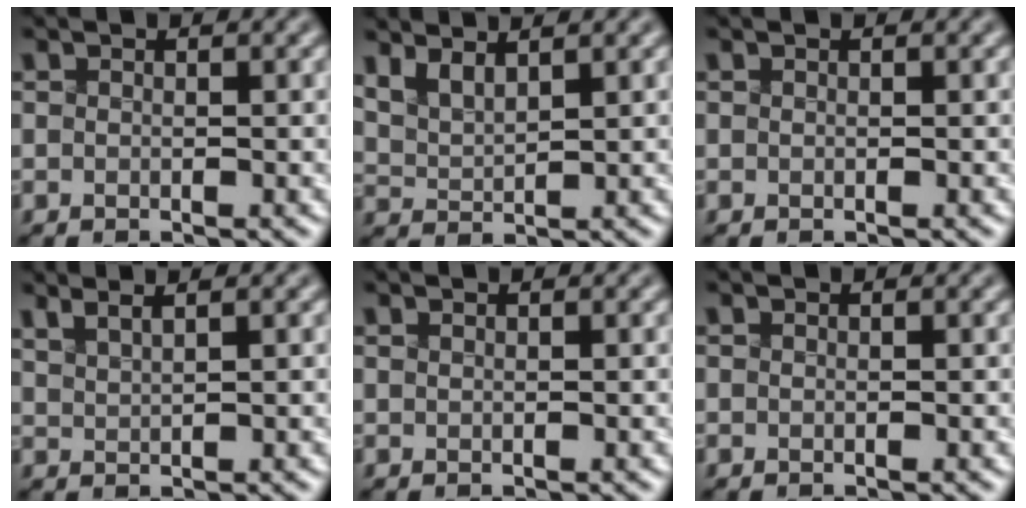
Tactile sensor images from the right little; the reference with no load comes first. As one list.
[{"total": 2.5, "force": [2.0, 0.7, 1.4], "torque": [-0.036, 0.003, 0.049]}, {"total": 0.0}, {"total": 1.2, "force": [1.1, -0.3, 0.5], "torque": [-0.013, 0.001, 0.034]}, {"total": 0.0}, {"total": 0.0}]